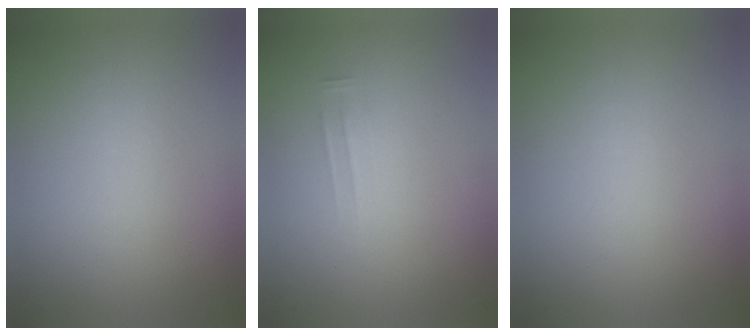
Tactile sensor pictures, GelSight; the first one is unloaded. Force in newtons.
{"total": 1.4}
{"total": 1.2}